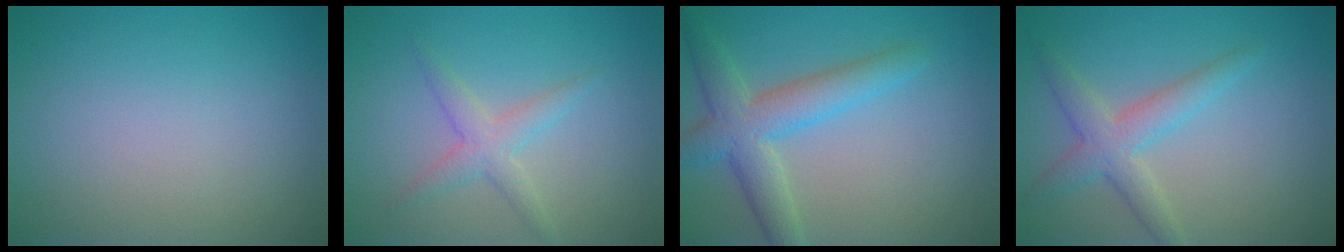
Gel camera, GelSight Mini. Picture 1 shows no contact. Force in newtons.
{"total": 2.4, "press": 2.4, "slide": 0.1}
{"total": 5.0, "press": 5.0, "slide": 0.2}
{"total": 3.5, "press": 3.5, "slide": 0.1}